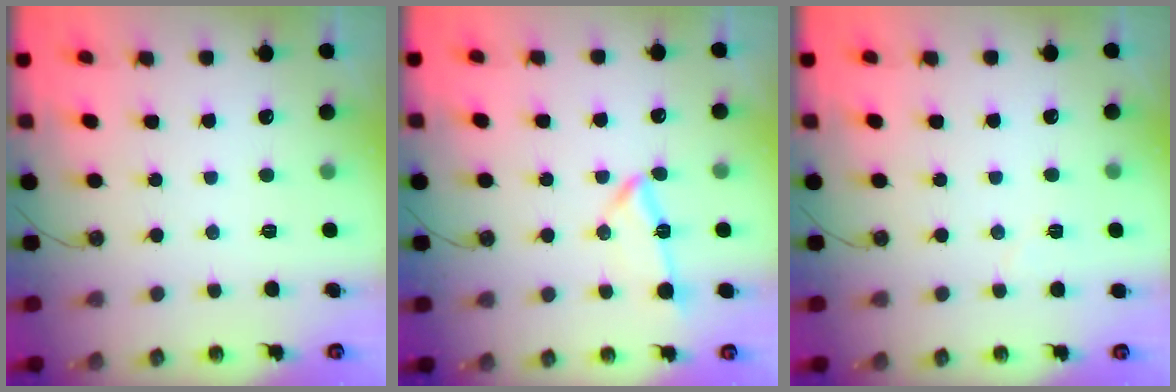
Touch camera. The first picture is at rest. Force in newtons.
{"total": 9.4, "press": 9.3, "slide": 1.2}
{"total": 3.9, "press": 3.2, "slide": 2.3}